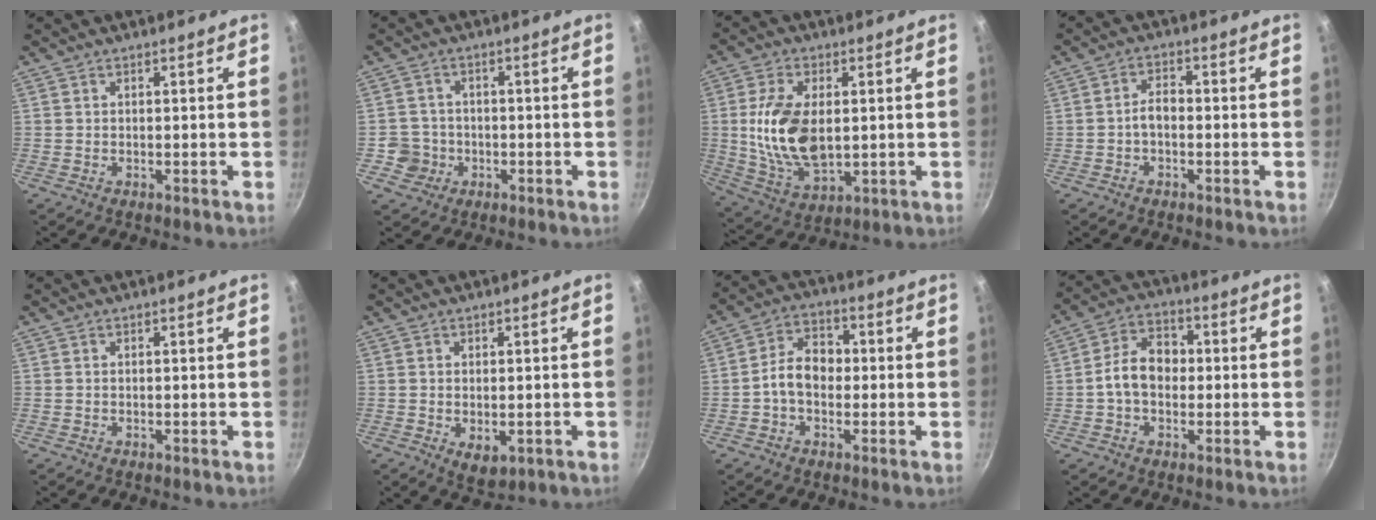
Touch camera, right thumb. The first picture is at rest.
{"total": 4.8, "force": [-1.4, 4.6, 0.5], "torque": [0.015, 0.022, -0.020]}
{"total": 14.8, "force": [1.1, 8.5, 12.2], "torque": [-0.221, -0.011, 0.029]}
{"total": 3.4, "force": [-1.0, 2.0, 2.6], "torque": [-0.038, 0.021, -0.023]}
{"total": 0.0}
{"total": 4.7, "force": [-1.0, 2.7, 3.6], "torque": [-0.053, -0.013, -0.007]}
{"total": 7.7, "force": [-0.8, 5.6, 5.3], "torque": [-0.060, 0.028, -0.028]}
{"total": 8.9, "force": [-0.5, 6.5, 6.1], "torque": [-0.074, 0.027, -0.023]}